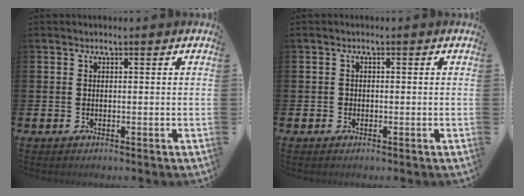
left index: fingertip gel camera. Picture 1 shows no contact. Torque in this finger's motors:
{"motor_torque": [-0.27, 0.05, -0.05, -0.01]}